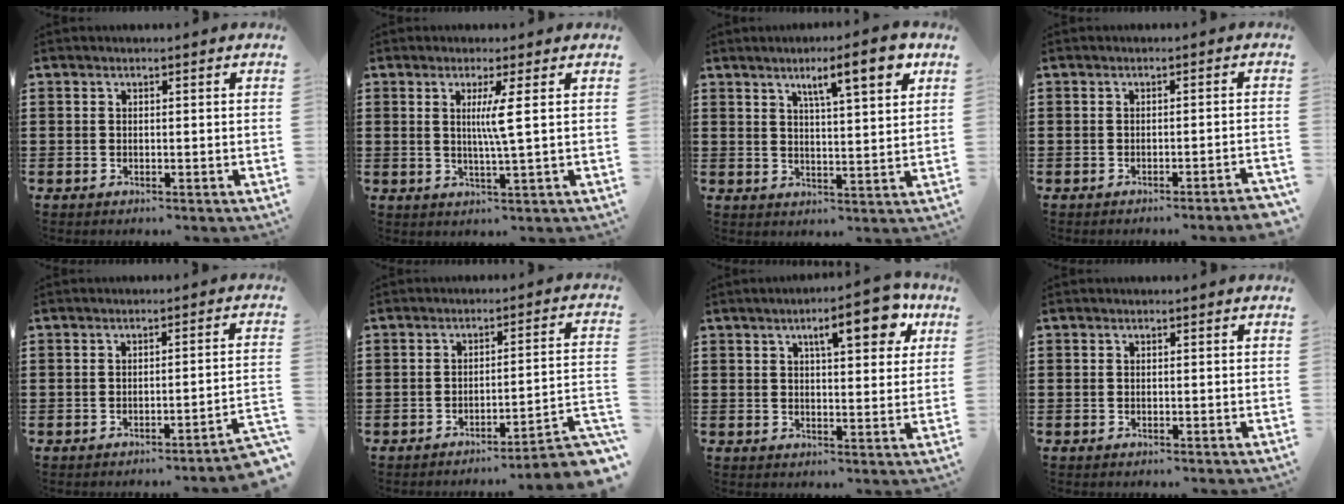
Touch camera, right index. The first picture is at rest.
{"total": 3.9, "force": [0.9, -0.9, 3.7], "torque": [-0.071, -0.010, 0.010]}
{"total": 7.6, "force": [4.6, 1.1, 5.9], "torque": [-0.085, -0.013, 0.068]}
{"total": 1.7, "force": [-1.4, -0.3, 0.9], "torque": [-0.015, -0.002, -0.027]}
{"total": 2.5, "force": [-2.1, -0.4, 1.4], "torque": [-0.025, -0.007, -0.043]}
{"total": 4.2, "force": [-3.1, -0.2, 2.8], "torque": [-0.054, -0.026, -0.064]}
{"total": 8.9, "force": [4.7, 2.7, 7.1], "torque": [-0.101, -0.005, 0.070]}
{"total": 0.0}